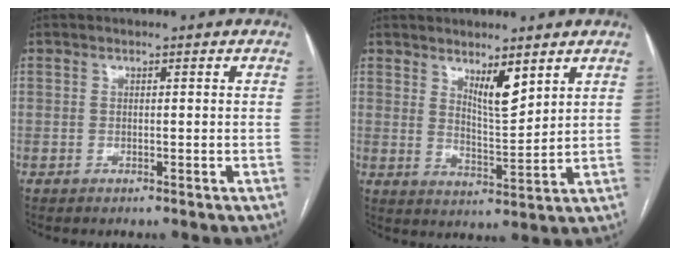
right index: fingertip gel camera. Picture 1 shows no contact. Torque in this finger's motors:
{"motor_torque": [0.24, 0.24, 0.13, 0.08]}